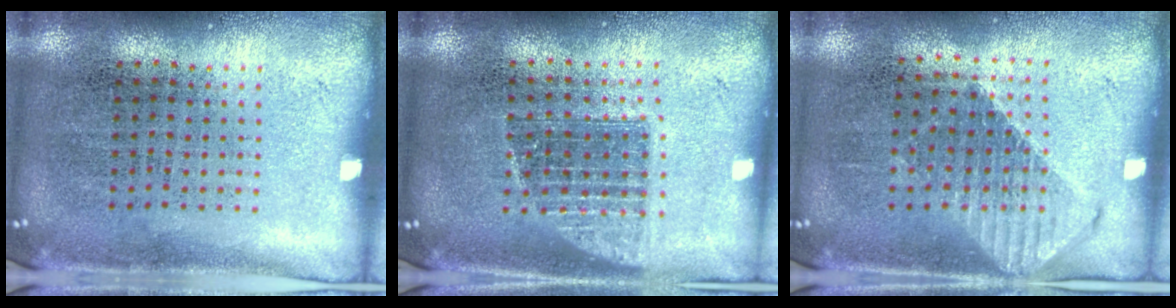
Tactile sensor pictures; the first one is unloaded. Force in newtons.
{"total": 1.3, "press": 1.1, "slide": 0.7}
{"total": 1.2, "press": 1.1, "slide": 0.5}